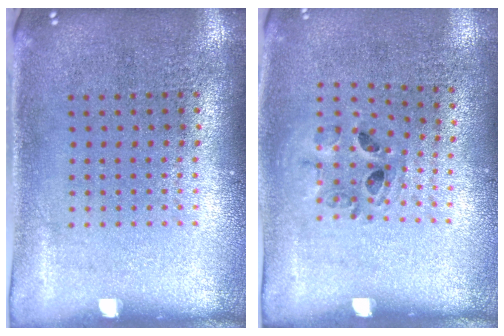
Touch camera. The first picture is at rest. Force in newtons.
{"total": 0.9, "press": 0.9, "slide": 0.3}